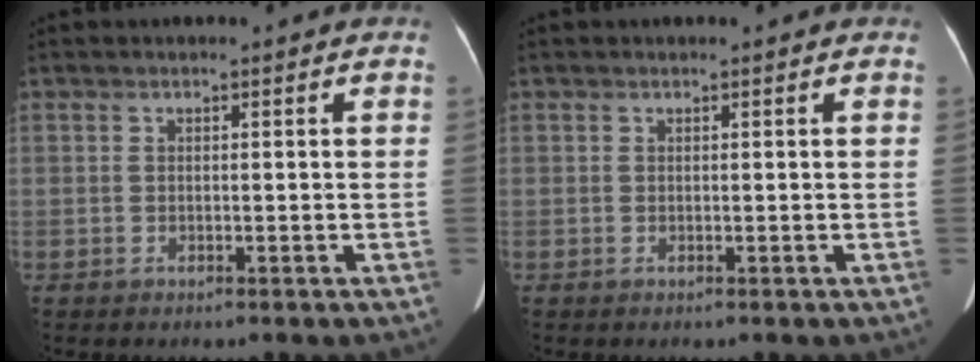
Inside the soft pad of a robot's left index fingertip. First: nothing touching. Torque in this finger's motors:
{"motor_torque": [-0.26, -0.13, -0.03, 0.00]}